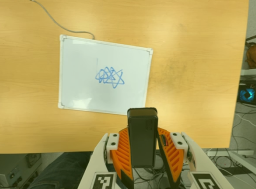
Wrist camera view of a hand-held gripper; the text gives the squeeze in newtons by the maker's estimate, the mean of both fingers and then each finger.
{"total": 5.4, "left": 5.1, "right": 5.7}